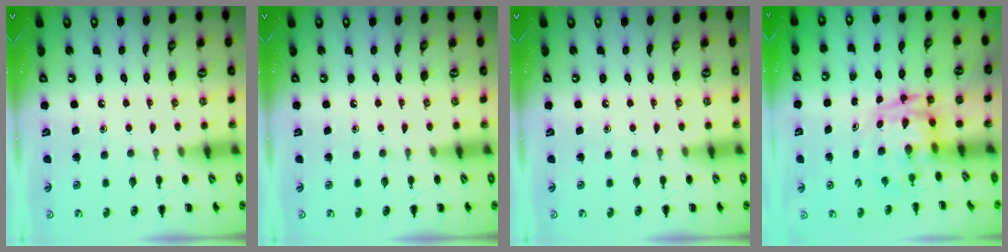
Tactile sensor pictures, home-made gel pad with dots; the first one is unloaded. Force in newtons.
{"total": 0.0}
{"total": 0.0}
{"total": 3.6, "press": 3.5, "slide": 0.7}